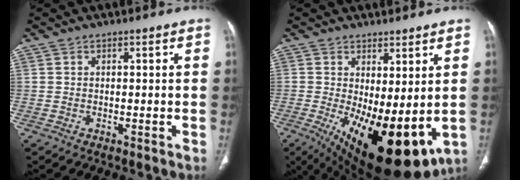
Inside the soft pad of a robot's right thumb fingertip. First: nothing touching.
{"total": 17.6, "force": [-2.5, 7.3, 15.8], "torque": [-0.244, -0.031, -0.009]}